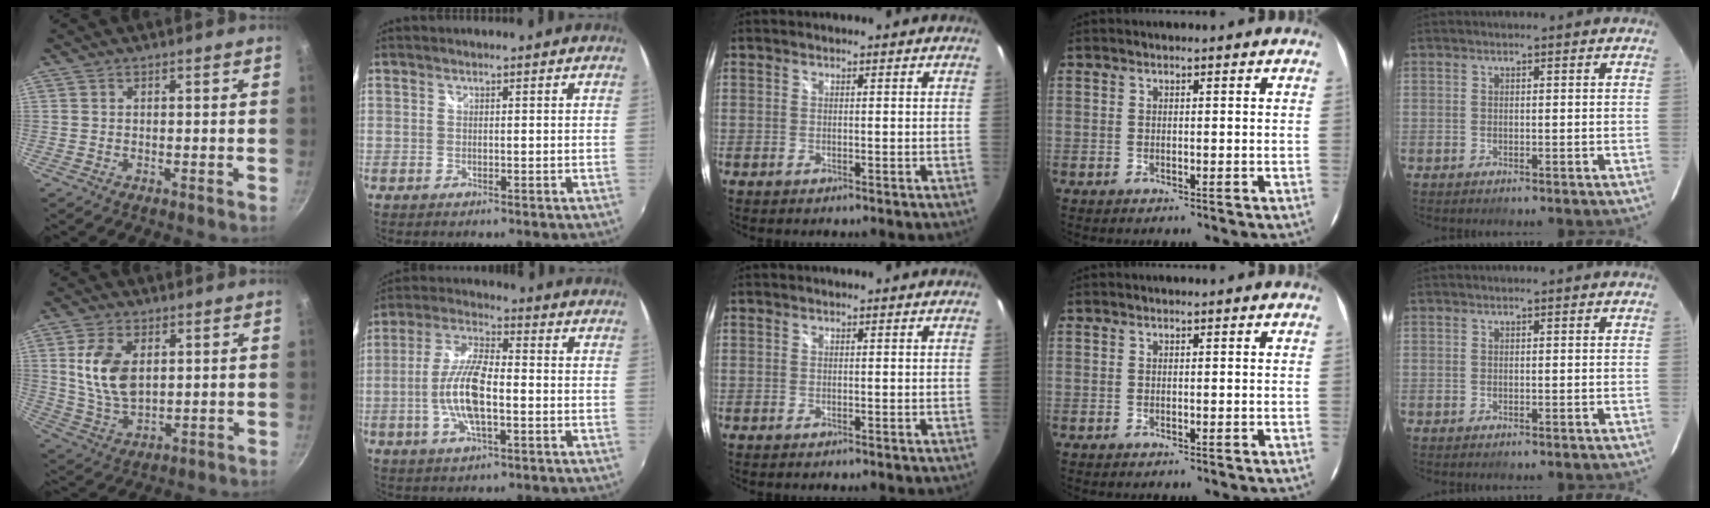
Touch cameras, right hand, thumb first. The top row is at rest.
{"thumb": {"total": 10.8, "force": [2.6, 6.5, 8.3], "torque": [-0.153, -0.019, 0.057]}, "index": {"total": 11.0, "force": [-2.5, 3.4, 10.2], "torque": [-0.210, 0.002, -0.050]}}